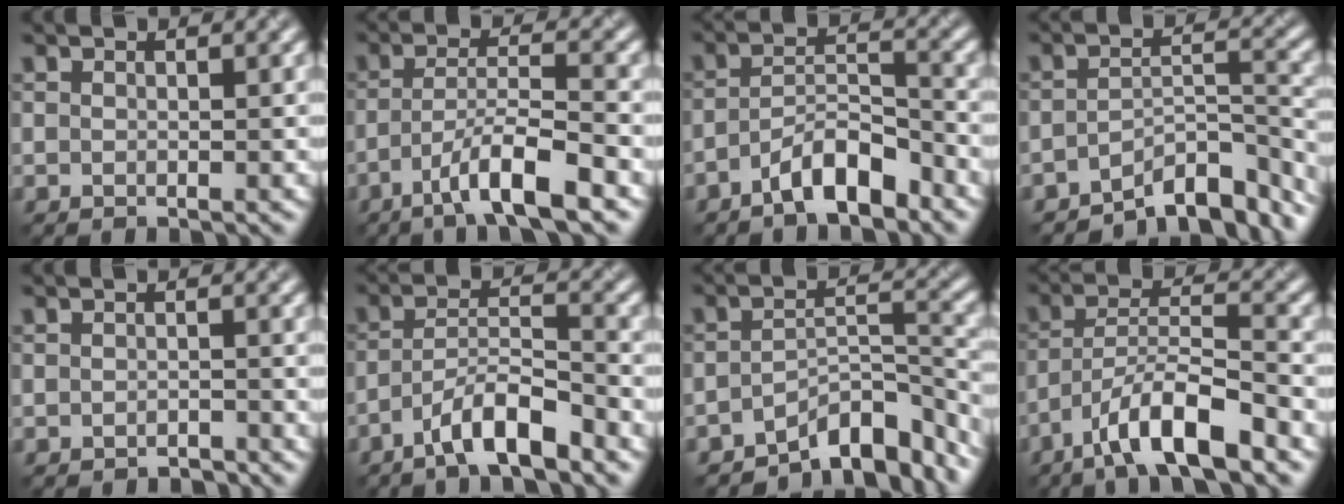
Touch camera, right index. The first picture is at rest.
{"total": 6.1, "force": [-3.5, 1.0, 5.0], "torque": [-0.083, 0.008, -0.065]}
{"total": 5.1, "force": [-3.4, 1.6, 3.5], "torque": [-0.059, 0.009, -0.064]}
{"total": 6.9, "force": [-5.7, 2.0, 3.4], "torque": [-0.036, -0.002, -0.088]}
{"total": 1.2, "force": [-1.2, 0.3, 0.1], "torque": [0.000, 0.001, -0.019]}
{"total": 5.4, "force": [-3.7, 1.1, 3.8], "torque": [-0.064, 0.009, -0.070]}
{"total": 7.4, "force": [-5.9, 2.6, 3.6], "torque": [-0.035, -0.003, -0.095]}
{"total": 7.5, "force": [-4.9, 1.7, 5.4], "torque": [-0.092, 0.012, -0.088]}